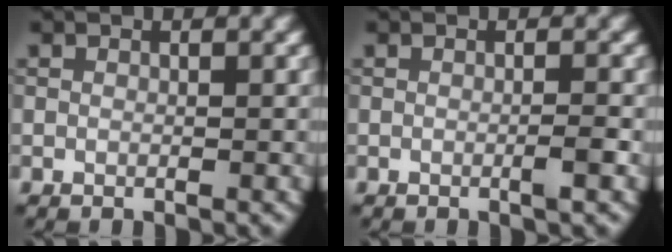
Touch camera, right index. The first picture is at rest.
{"total": 1.2, "force": [-0.4, 0.0, 1.1], "torque": [-0.017, 0.002, -0.009]}